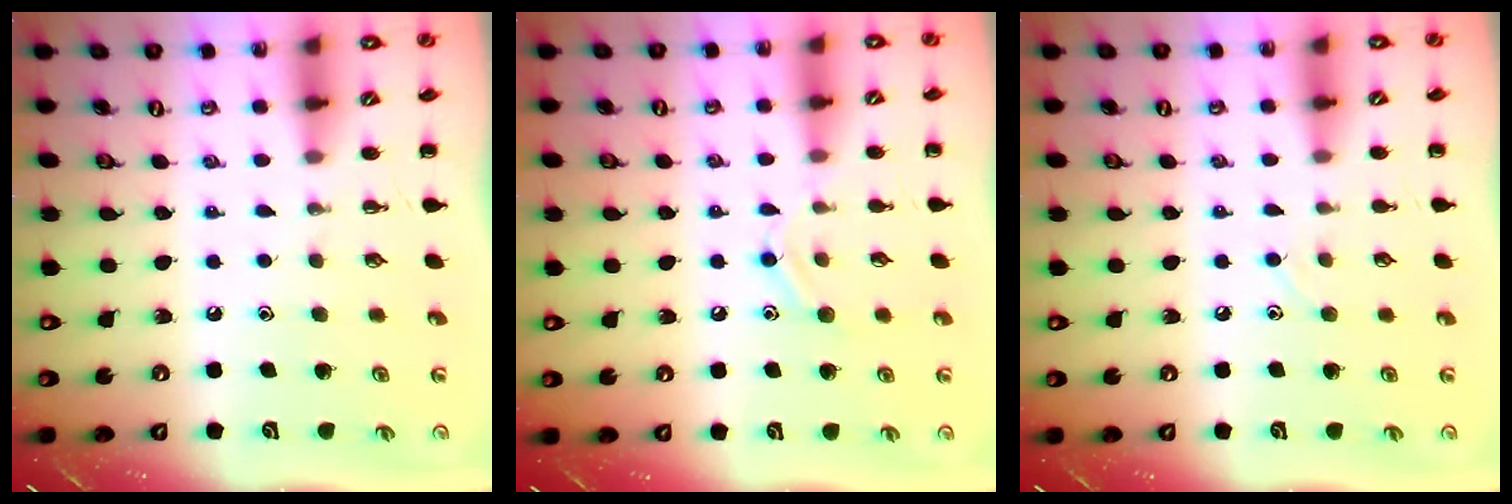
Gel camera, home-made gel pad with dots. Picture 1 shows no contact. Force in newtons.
{"total": 8.5, "press": 8.4, "slide": 1.3}
{"total": 6.1, "press": 5.8, "slide": 2.1}